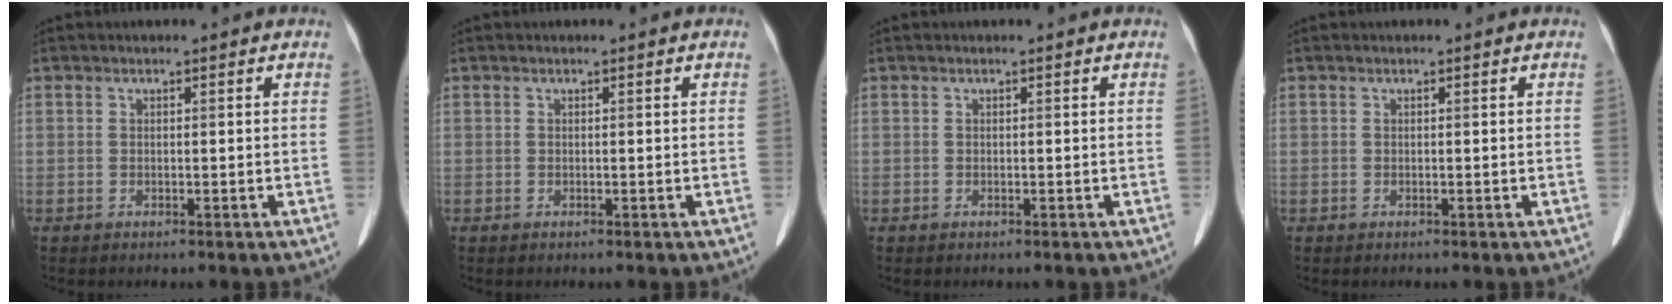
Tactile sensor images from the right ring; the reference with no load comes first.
{"total": 0.0}
{"total": 0.0}
{"total": 0.0}